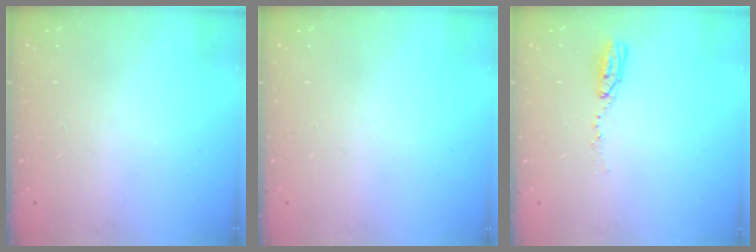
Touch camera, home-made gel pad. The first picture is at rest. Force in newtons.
{"total": 0.0}
{"total": 4.8, "press": 4.7, "slide": 0.4}